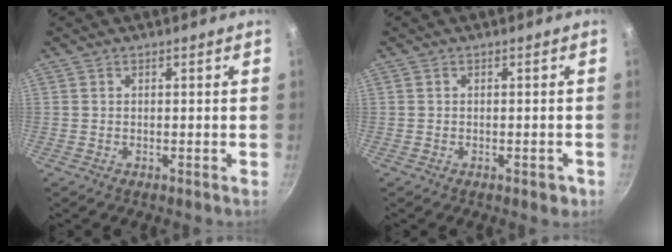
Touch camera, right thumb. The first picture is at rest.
{"total": 2.3, "force": [-0.9, 1.2, 1.7], "torque": [-0.008, 0.010, -0.009]}